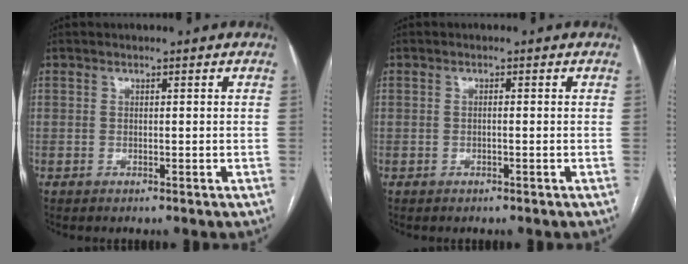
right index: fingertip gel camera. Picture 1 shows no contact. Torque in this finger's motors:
{"motor_torque": [-0.19, 0.28, -0.02, -0.01]}